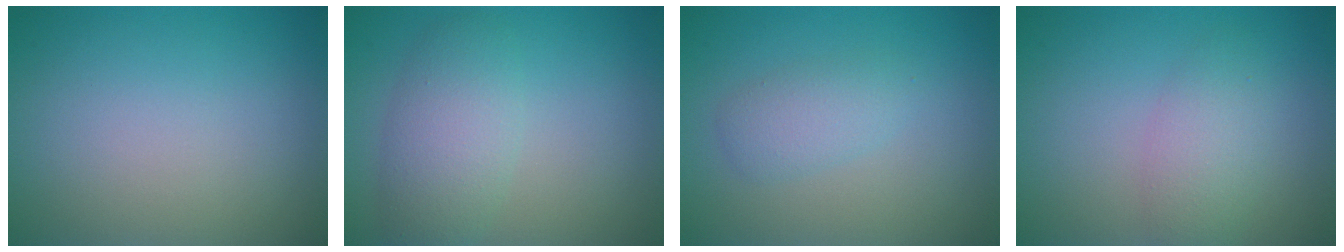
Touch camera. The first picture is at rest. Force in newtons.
{"total": 4.1, "press": 4.1, "slide": 0.2}
{"total": 2.1, "press": 2.1, "slide": 0.1}
{"total": 2.8, "press": 2.8, "slide": 0.1}